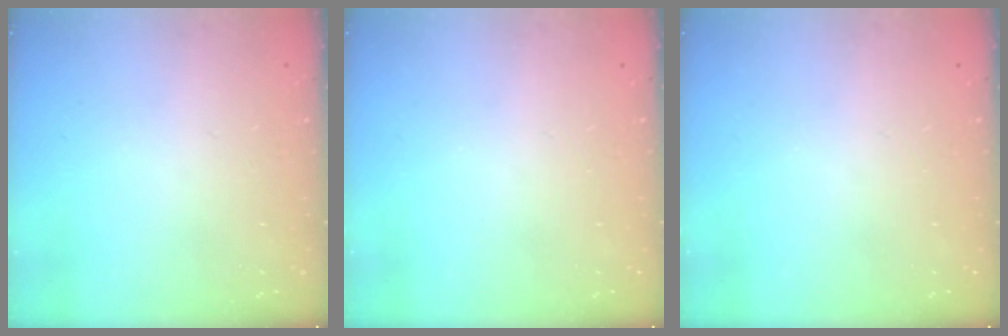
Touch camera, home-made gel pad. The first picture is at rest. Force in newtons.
{"total": 0.0}
{"total": 0.0}